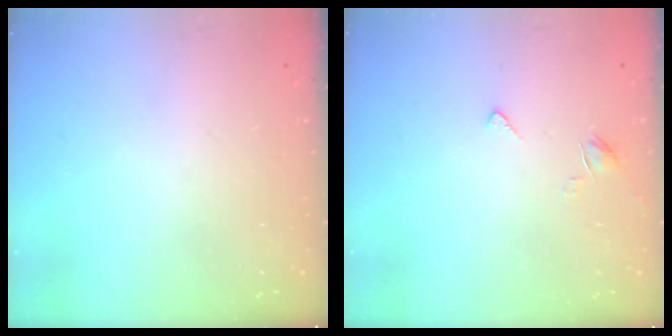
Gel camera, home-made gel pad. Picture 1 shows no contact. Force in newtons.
{"total": 2.9, "press": 2.8, "slide": 0.4}